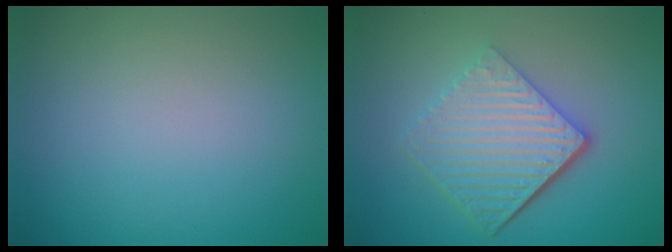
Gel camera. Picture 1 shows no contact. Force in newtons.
{"total": 6.2, "press": 4.1, "slide": 4.6}